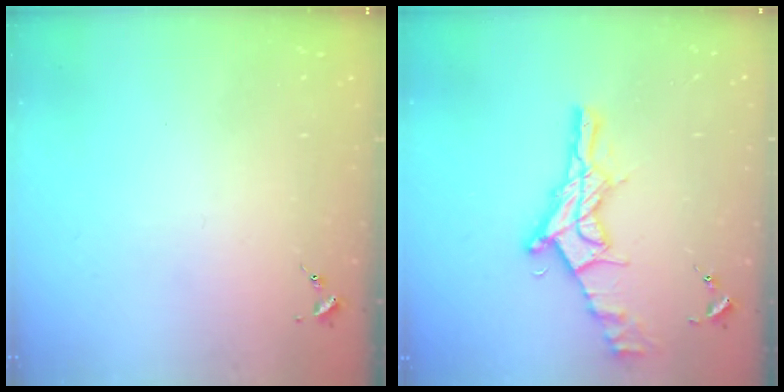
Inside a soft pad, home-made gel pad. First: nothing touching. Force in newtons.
{"total": 17.3, "press": 17.2, "slide": 1.4}